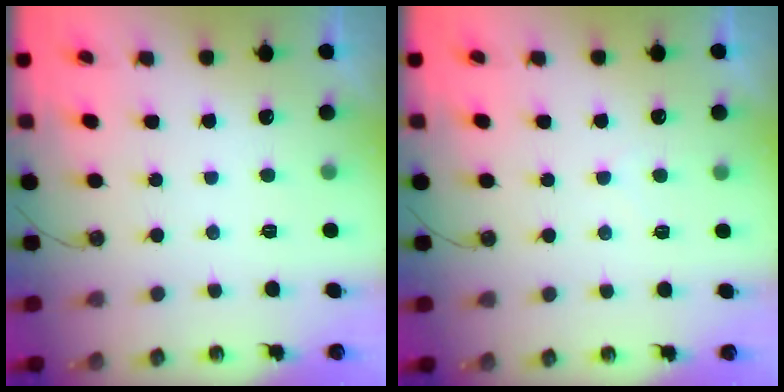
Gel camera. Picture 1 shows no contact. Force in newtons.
{"total": 3.1, "press": 3.1, "slide": 0.4}